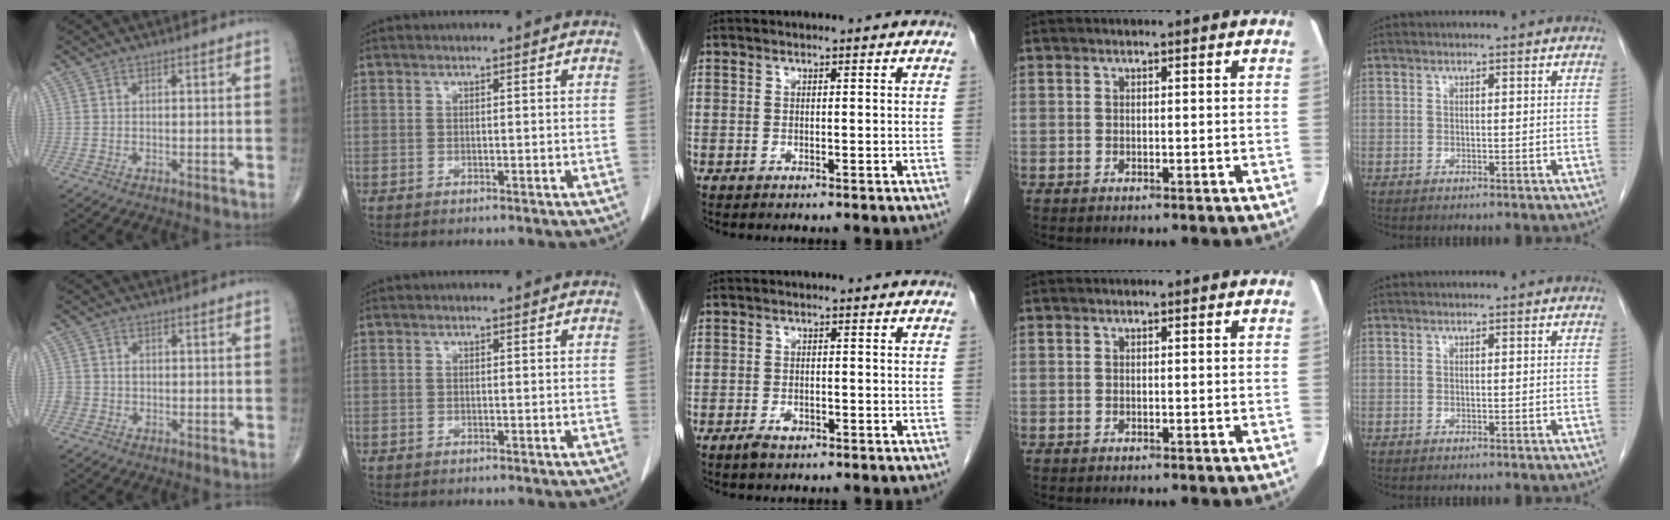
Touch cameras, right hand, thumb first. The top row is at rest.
{"thumb": {"total": 2.4, "force": [-0.4, 2.3, 0.6], "torque": [0.008, 0.009, -0.006]}, "middle": {"total": 1.9, "force": [-1.1, 0.9, 1.2], "torque": [-0.023, 0.001, -0.016]}}